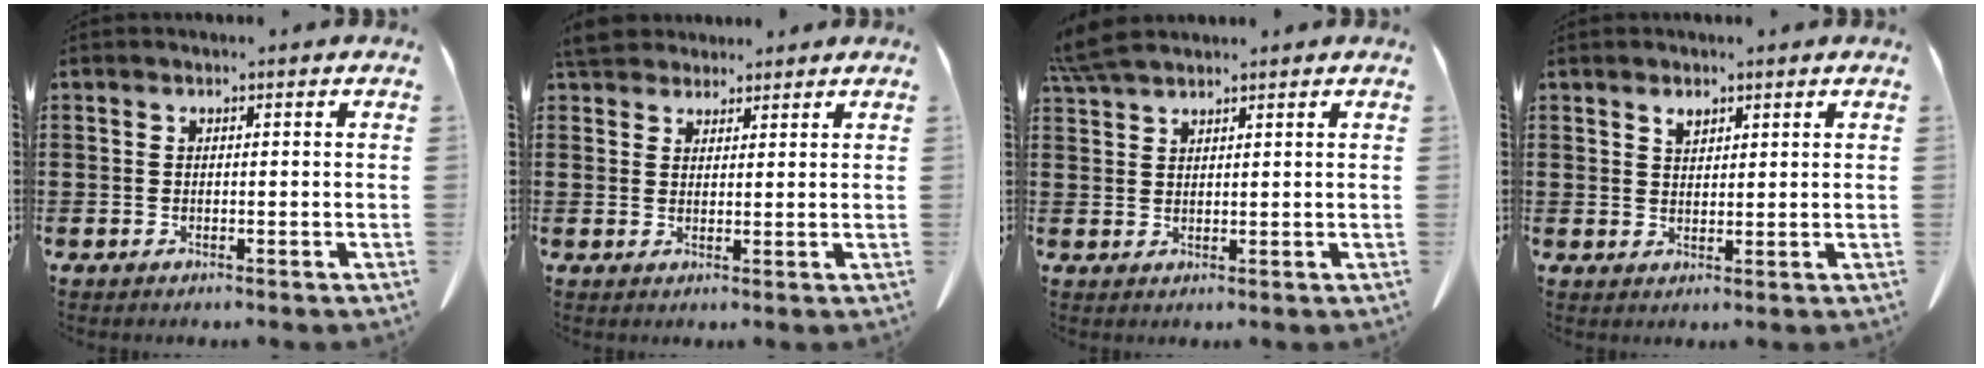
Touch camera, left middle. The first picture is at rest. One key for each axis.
{"total": 4.6, "fx": 4.2, "fy": 1.5, "fz": 1.2, "tx": -0.037, "ty": -0.005, "tz": 0.082}
{"total": 4.2, "fx": 3.6, "fy": 0.6, "fz": 1.9, "tx": -0.049, "ty": -0.003, "tz": 0.071}
{"total": 1.8, "fx": 1.5, "fy": 0.8, "fz": 0.8, "tx": -0.011, "ty": -0.003, "tz": 0.027}